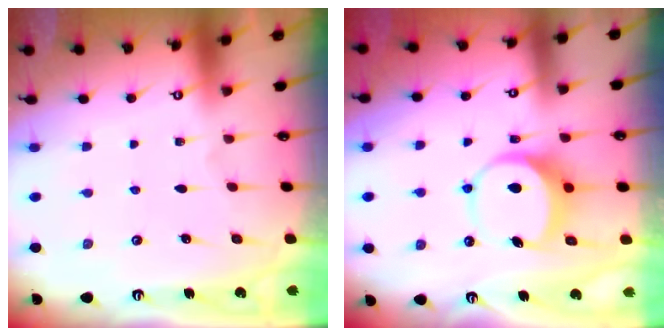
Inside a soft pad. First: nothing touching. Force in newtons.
{"total": 7.4, "press": 7.4, "slide": 0.8}